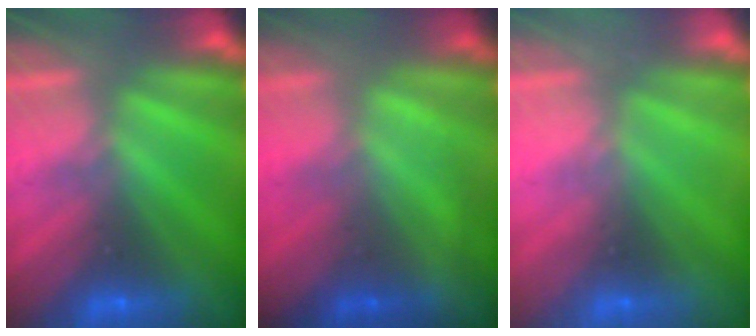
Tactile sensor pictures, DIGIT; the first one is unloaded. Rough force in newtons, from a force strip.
{"total": 1.5}
{"total": 1.8}